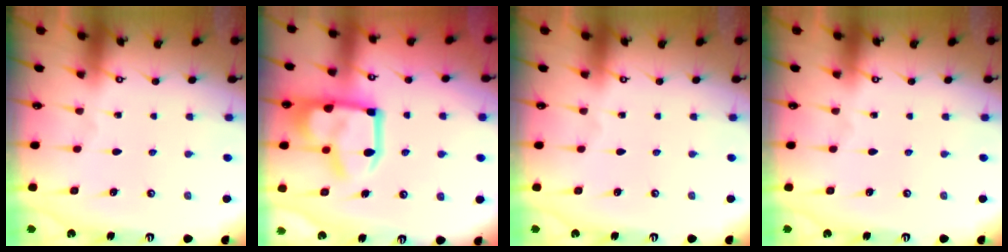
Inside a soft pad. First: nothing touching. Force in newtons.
{"total": 14.4, "press": 14.3, "slide": 2.0}
{"total": 0.0}
{"total": 0.0}